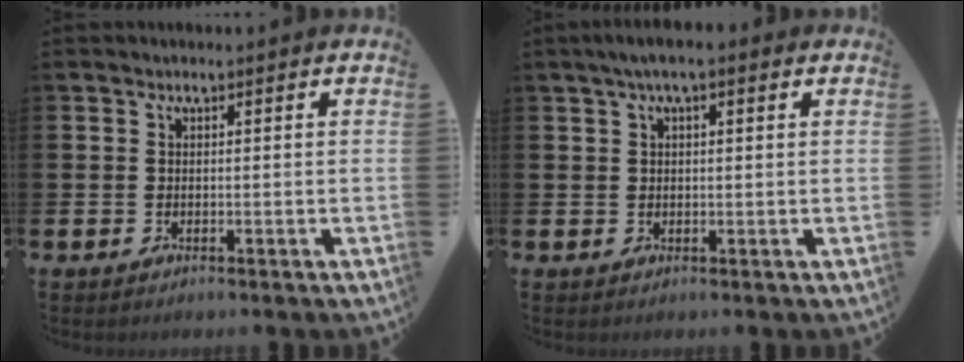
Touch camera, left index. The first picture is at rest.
{"total": 2.8, "force": [1.6, 0.9, 2.1], "torque": [-0.031, 0.006, 0.023]}